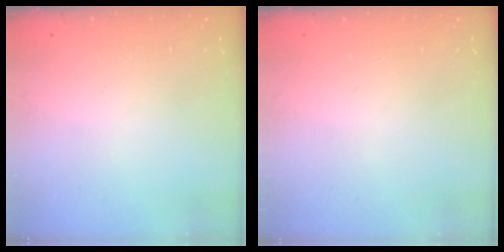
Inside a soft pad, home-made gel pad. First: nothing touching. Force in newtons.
{"total": 0.0}